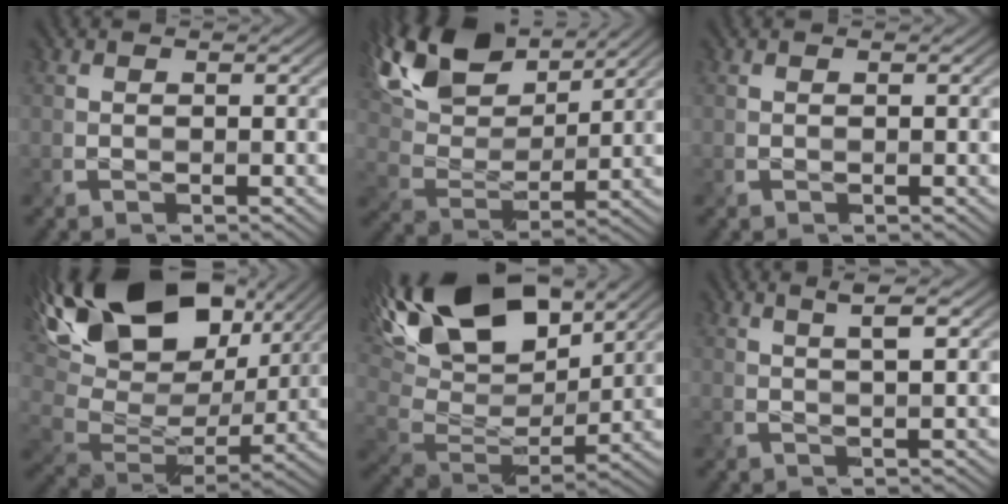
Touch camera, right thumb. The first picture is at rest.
{"total": 13.9, "force": [9.2, 6.3, 8.4], "torque": [-0.199, 0.027, 0.151]}
{"total": 0.0}
{"total": 20.3, "force": [10.2, 11.9, 12.9], "torque": [-0.269, 0.035, 0.174]}
{"total": 19.7, "force": [10.1, 10.0, 13.7], "torque": [-0.283, 0.050, 0.148]}
{"total": 3.4, "force": [1.6, 0.2, 3.0], "torque": [-0.046, 0.001, 0.032]}